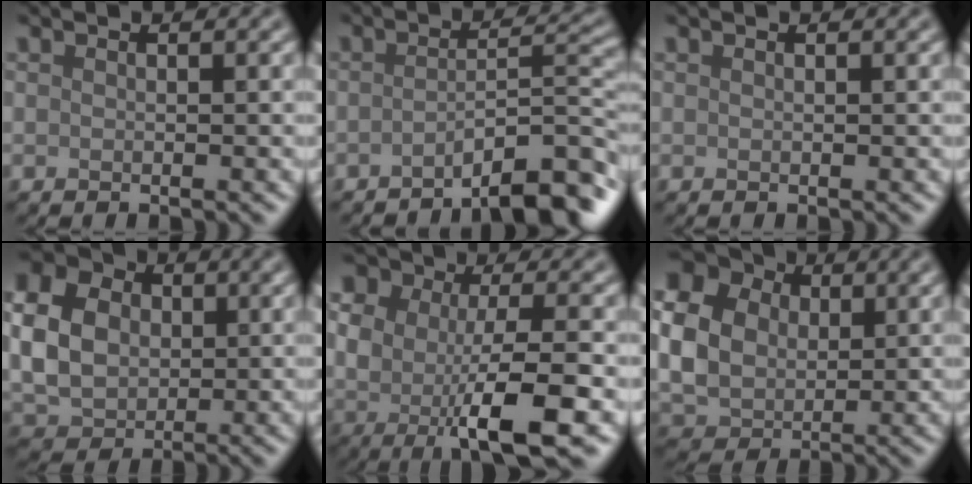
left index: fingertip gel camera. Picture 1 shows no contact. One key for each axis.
{"total": 6.3, "fx": -3.9, "fy": 1.3, "fz": 4.9, "tx": -0.066, "ty": 0.014, "tz": -0.062}
{"total": 0.0}
{"total": 8.7, "fx": 0.9, "fy": 6.9, "fz": 5.1, "tx": -0.130, "ty": 0.007, "tz": 0.014}
{"total": 9.2, "fx": -1.0, "fy": 4.2, "fz": 8.1, "tx": -0.142, "ty": -0.013, "tz": -0.013}
{"total": 10.9, "fx": 1.8, "fy": 9.2, "fz": 5.6, "tx": -0.146, "ty": 0.015, "tz": 0.026}